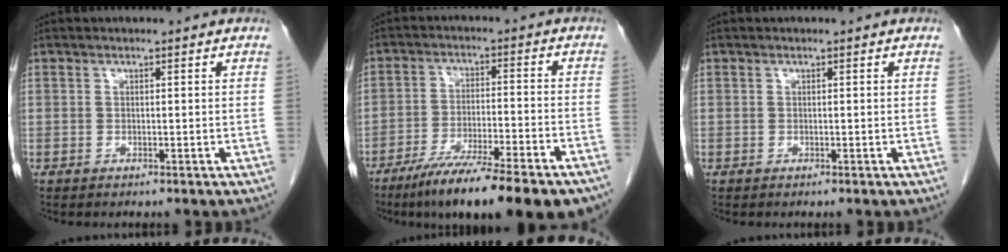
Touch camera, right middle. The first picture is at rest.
{"total": 19.4, "force": [-14.9, 2.0, 12.3], "torque": [-0.138, -0.017, -0.228]}
{"total": 0.0}